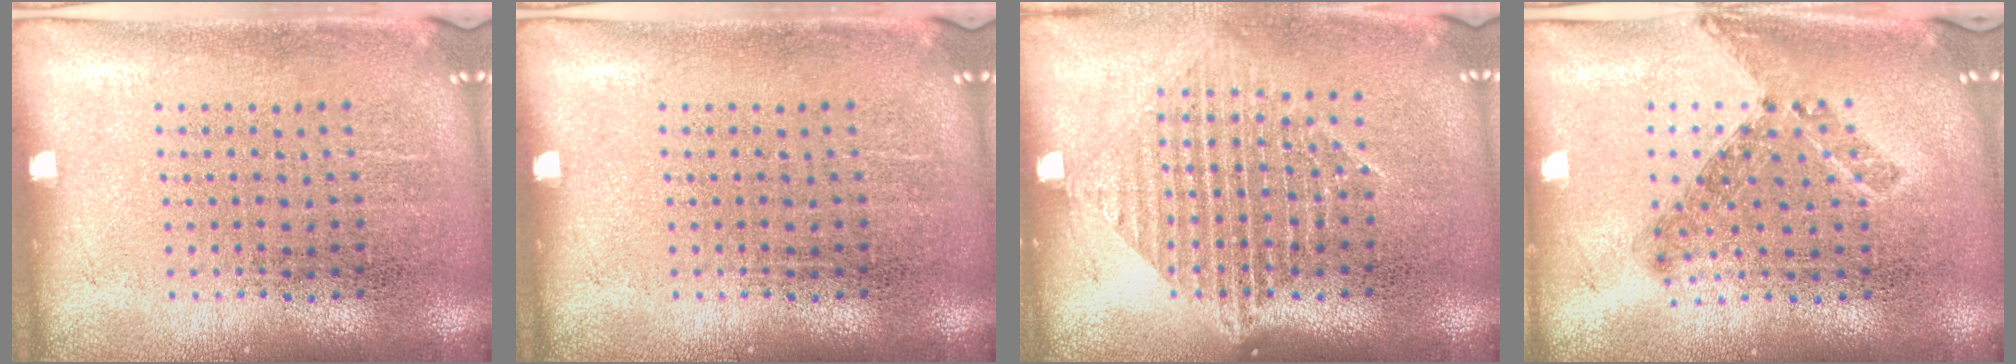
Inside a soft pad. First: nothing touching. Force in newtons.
{"total": 0.0}
{"total": 1.4, "press": 1.3, "slide": 0.6}
{"total": 0.8, "press": 0.7, "slide": 0.4}